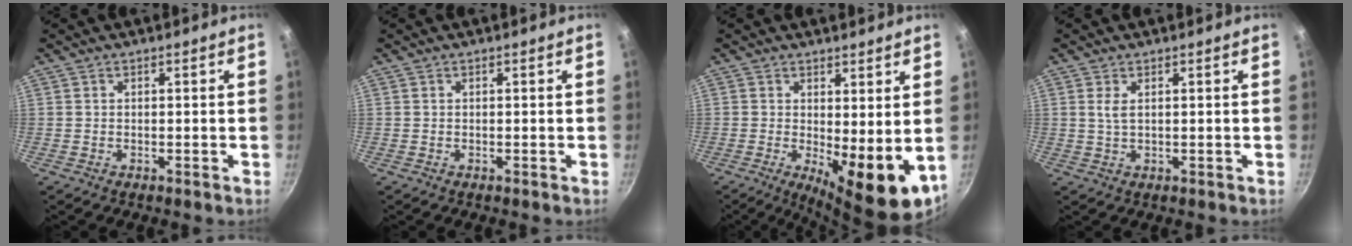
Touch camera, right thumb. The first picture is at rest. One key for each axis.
{"total": 0.0}
{"total": 10.6, "fx": 0.0, "fy": 3.8, "fz": 9.9, "tx": -0.118, "ty": -0.017, "tz": 0.010}
{"total": 2.1, "fx": 0.7, "fy": 0.9, "fz": 1.8, "tx": -0.035, "ty": -0.006, "tz": 0.016}